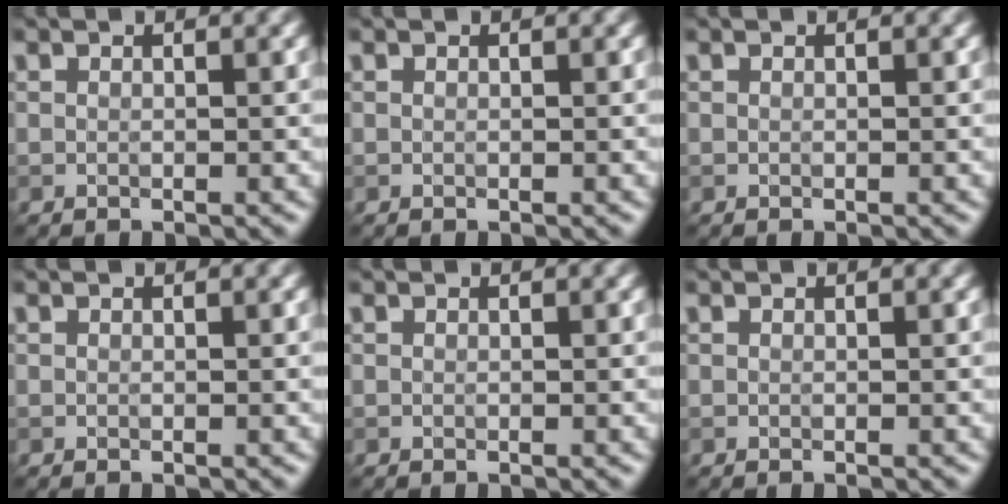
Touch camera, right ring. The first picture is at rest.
{"total": 0.0}
{"total": 0.0}
{"total": 0.0}
{"total": 0.0}
{"total": 0.0}